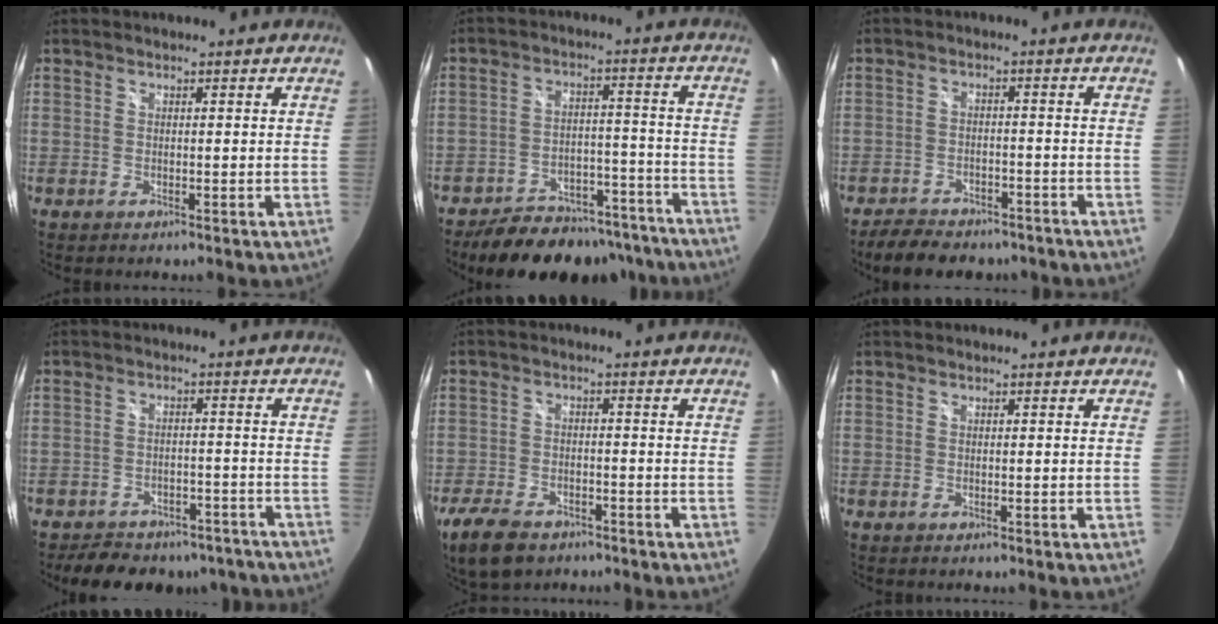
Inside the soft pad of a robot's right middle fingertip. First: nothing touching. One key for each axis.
{"total": 20.1, "fx": -16.9, "fy": 8.3, "fz": 6.9, "tx": -0.137, "ty": 0.029, "tz": -0.213}
{"total": 10.9, "fx": -8.8, "fy": 4.5, "fz": 4.5, "tx": -0.101, "ty": -0.004, "tz": -0.128}
{"total": 16.3, "fx": -13.5, "fy": 7.3, "fz": 5.6, "tx": -0.123, "ty": 0.016, "tz": -0.161}
{"total": 11.0, "fx": -8.0, "fy": 4.9, "fz": 5.8, "tx": -0.153, "ty": -0.026, "tz": -0.146}
{"total": 0.0}